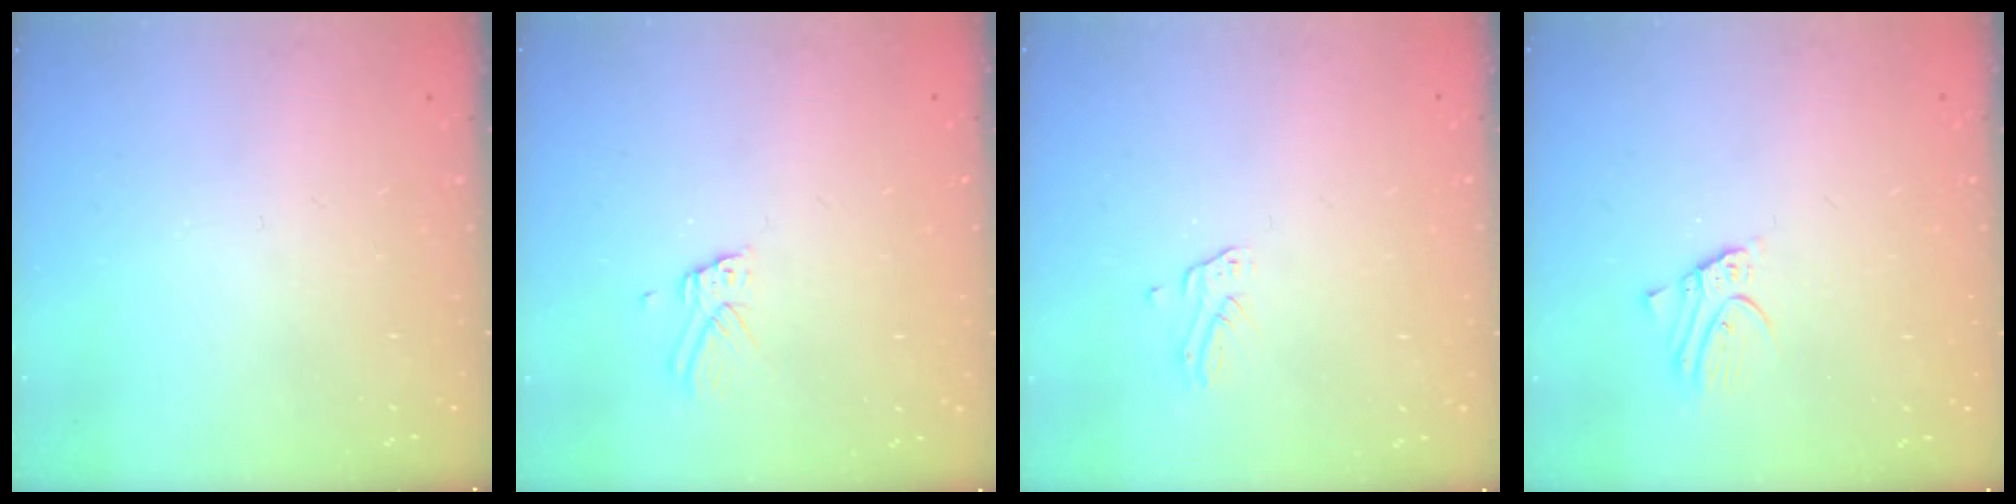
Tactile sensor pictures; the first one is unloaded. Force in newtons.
{"total": 2.9, "press": 2.9, "slide": 0.1}
{"total": 1.4, "press": 1.4, "slide": 0.1}
{"total": 2.4, "press": 2.4, "slide": 0.1}